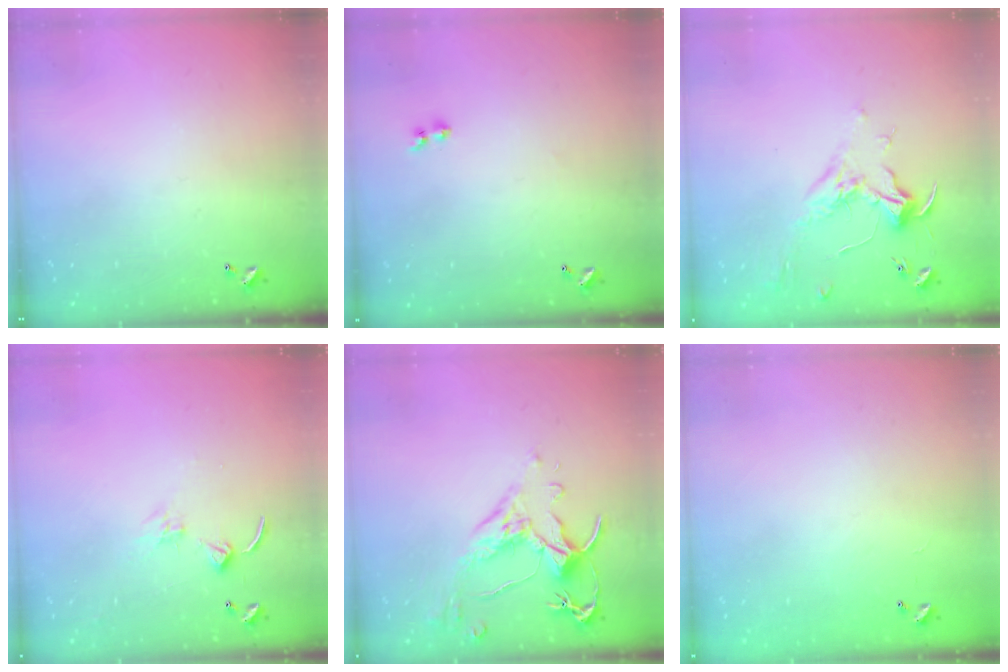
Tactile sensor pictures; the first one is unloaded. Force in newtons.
{"total": 2.0, "press": 1.7, "slide": 1.0}
{"total": 1.8, "press": 1.7, "slide": 0.7}
{"total": 1.4, "press": 1.3, "slide": 0.3}
{"total": 2.5, "press": 2.2, "slide": 1.3}
{"total": 9.3, "press": 9.3, "slide": 0.6}